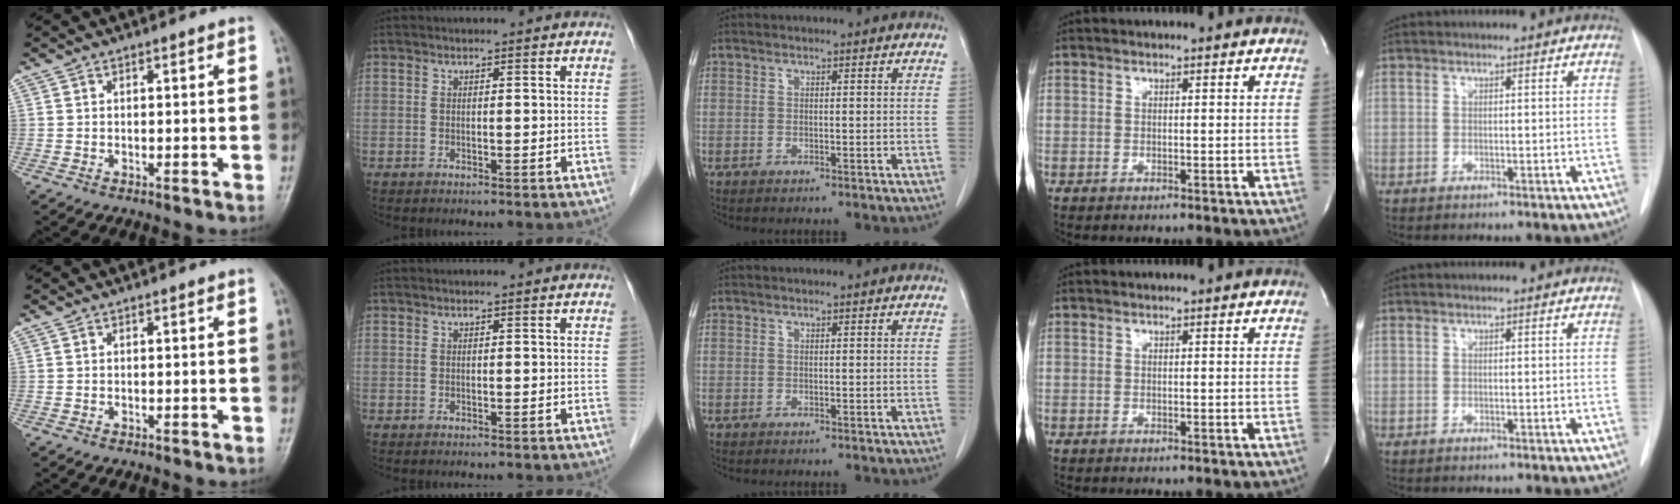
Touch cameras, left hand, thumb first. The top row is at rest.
{}